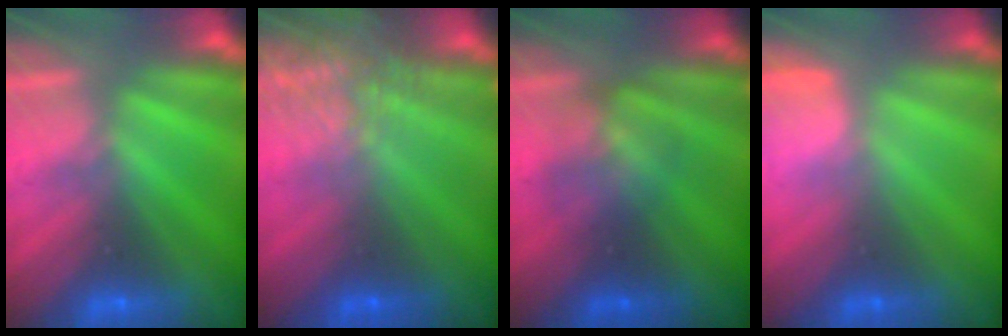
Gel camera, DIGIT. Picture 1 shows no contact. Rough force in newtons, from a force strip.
{"total": 7.6}
{"total": 2.1}
{"total": 2.8}